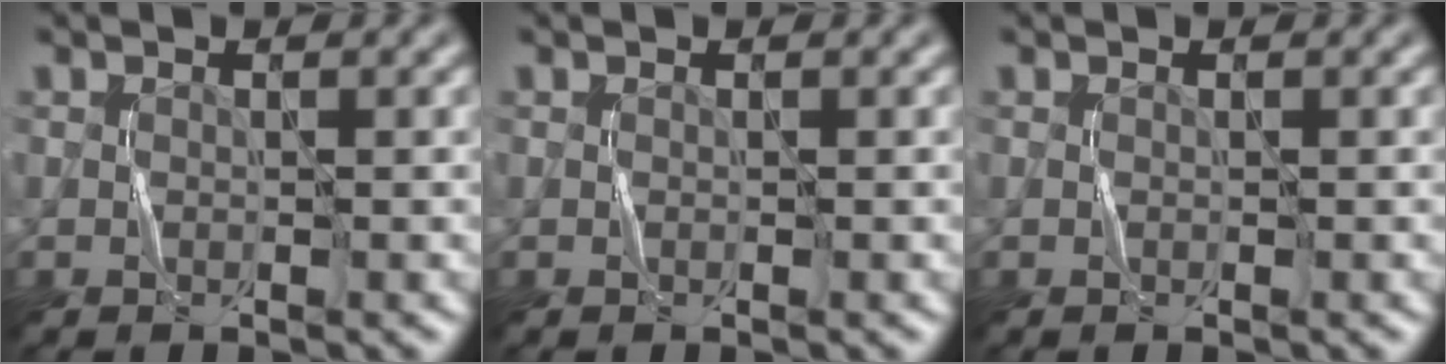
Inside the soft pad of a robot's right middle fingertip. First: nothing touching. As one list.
[{"total": 0.0}, {"total": 0.0}]